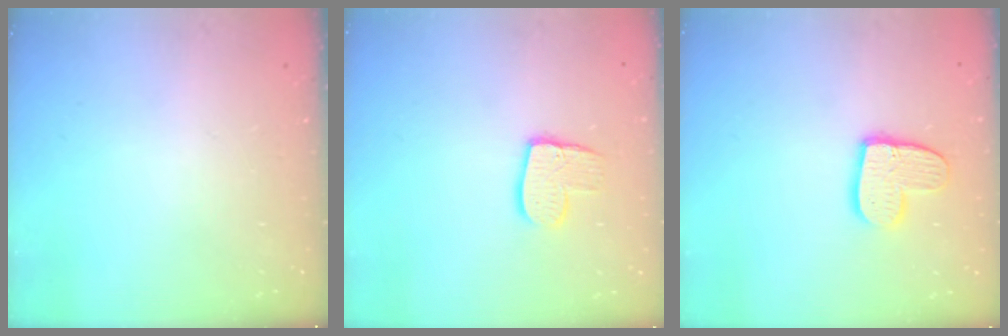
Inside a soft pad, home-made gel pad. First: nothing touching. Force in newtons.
{"total": 10.0, "press": 10.0, "slide": 0.8}
{"total": 11.5, "press": 11.4, "slide": 0.9}